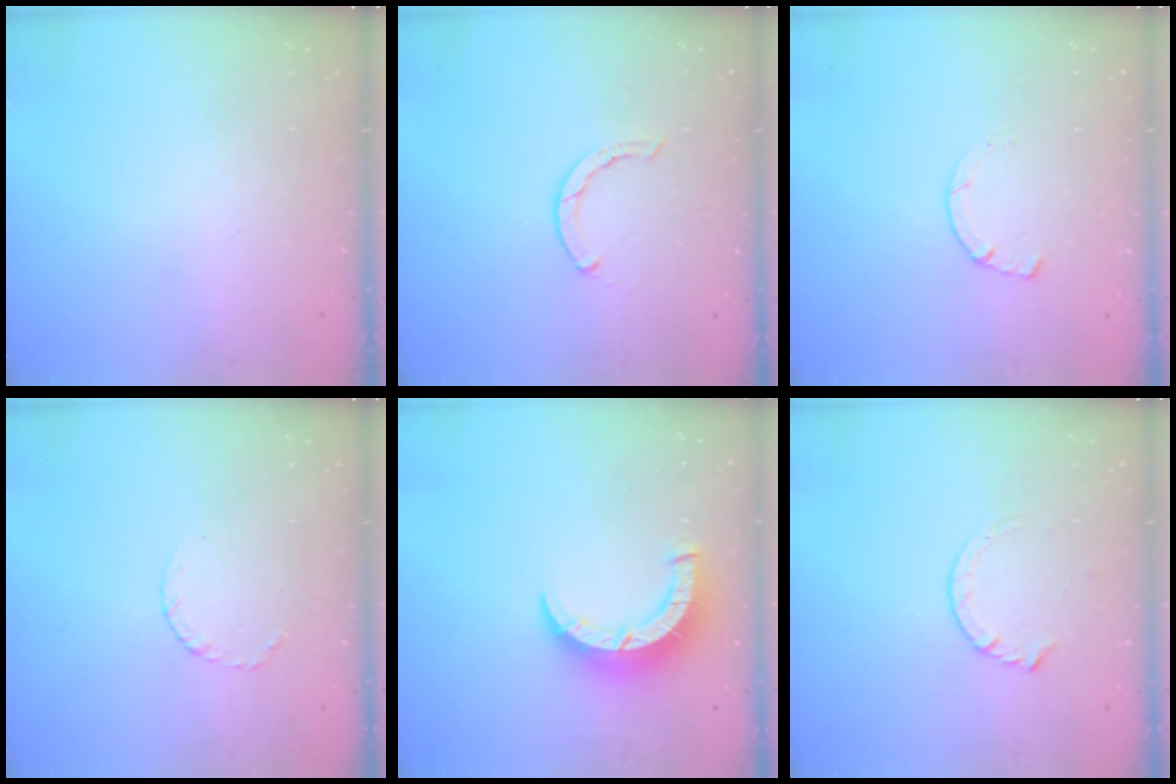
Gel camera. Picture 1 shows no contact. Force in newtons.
{"total": 0.7, "press": 0.6, "slide": 0.2}
{"total": 1.8, "press": 1.7, "slide": 0.3}
{"total": 3.5, "press": 3.5, "slide": 0.4}
{"total": 8.4, "press": 8.4, "slide": 0.3}
{"total": 3.7, "press": 3.7, "slide": 0.5}